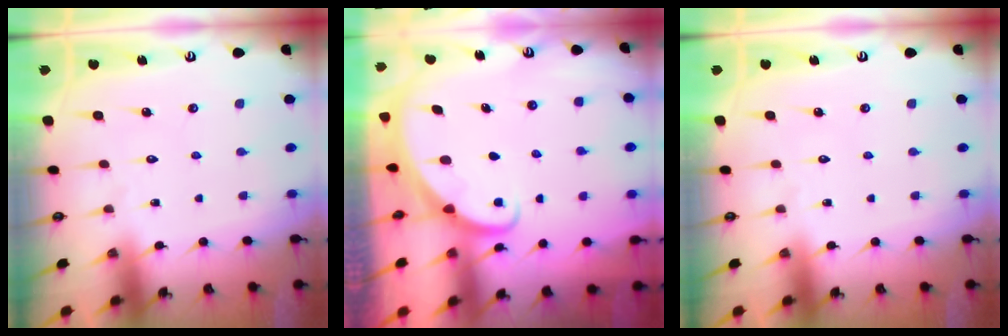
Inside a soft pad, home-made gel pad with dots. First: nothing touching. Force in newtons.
{"total": 1.9, "press": 1.9, "slide": 0.1}
{"total": 0.0}